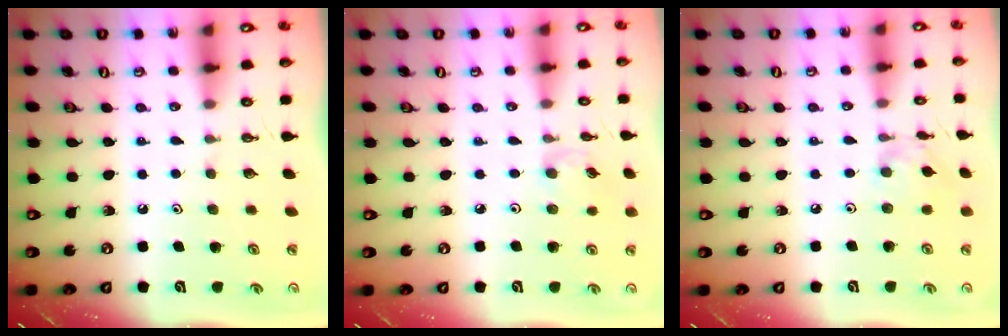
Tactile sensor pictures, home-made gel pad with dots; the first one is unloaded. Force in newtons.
{"total": 2.7, "press": 2.6, "slide": 0.5}
{"total": 4.2, "press": 4.2, "slide": 0.4}